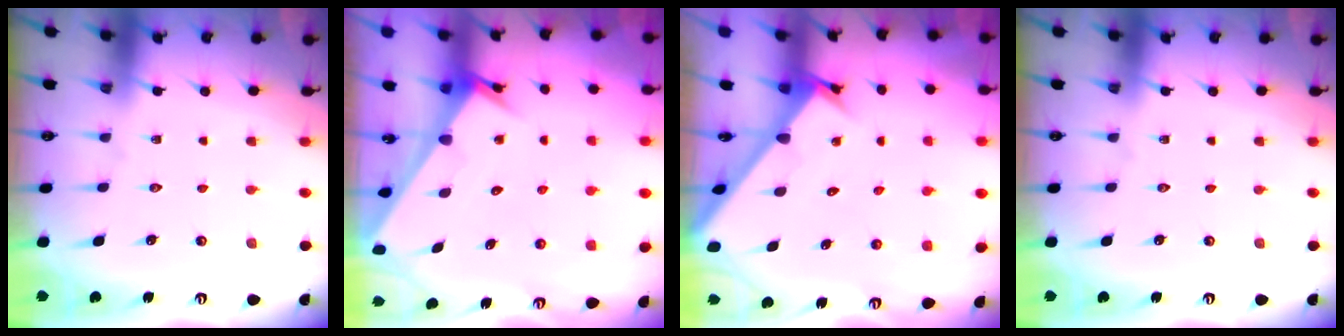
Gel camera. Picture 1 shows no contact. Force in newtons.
{"total": 2.5, "press": 2.5, "slide": 0.1}
{"total": 2.5, "press": 2.5, "slide": 0.3}
{"total": 0.0}